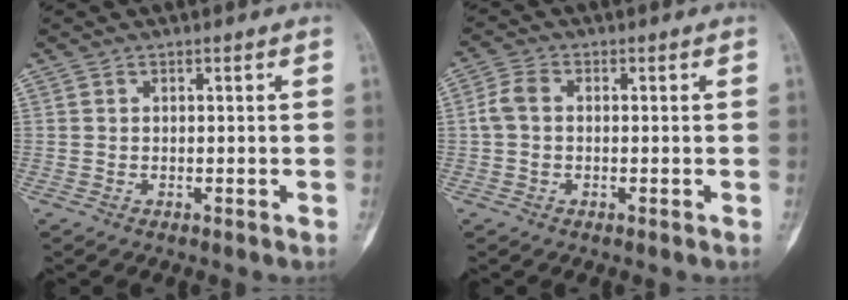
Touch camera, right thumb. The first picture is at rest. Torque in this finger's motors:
{"motor_torque": [0.82, 0.38, 0.17, -0.25, 0.04]}